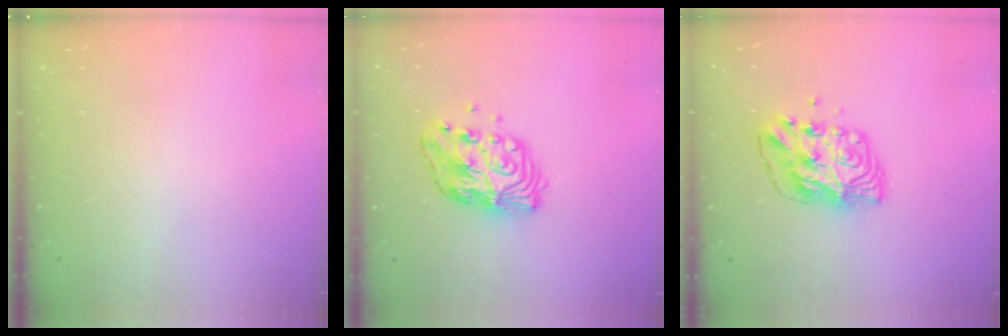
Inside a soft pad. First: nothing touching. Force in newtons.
{"total": 11.7, "press": 11.6, "slide": 0.9}
{"total": 8.5, "press": 8.4, "slide": 1.3}